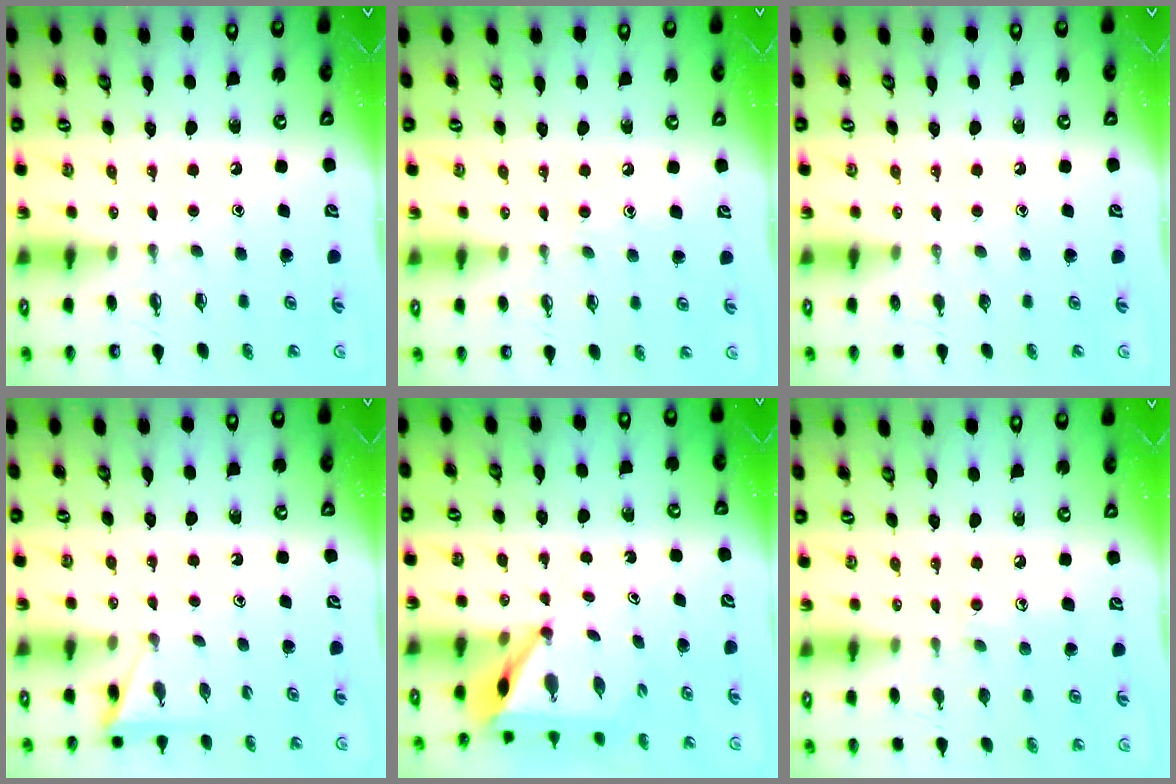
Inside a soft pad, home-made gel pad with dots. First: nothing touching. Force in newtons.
{"total": 4.8, "press": 4.7, "slide": 0.5}
{"total": 0.0}
{"total": 3.6, "press": 3.6, "slide": 0.4}
{"total": 4.9, "press": 4.9, "slide": 0.4}
{"total": 6.6, "press": 6.5, "slide": 0.7}